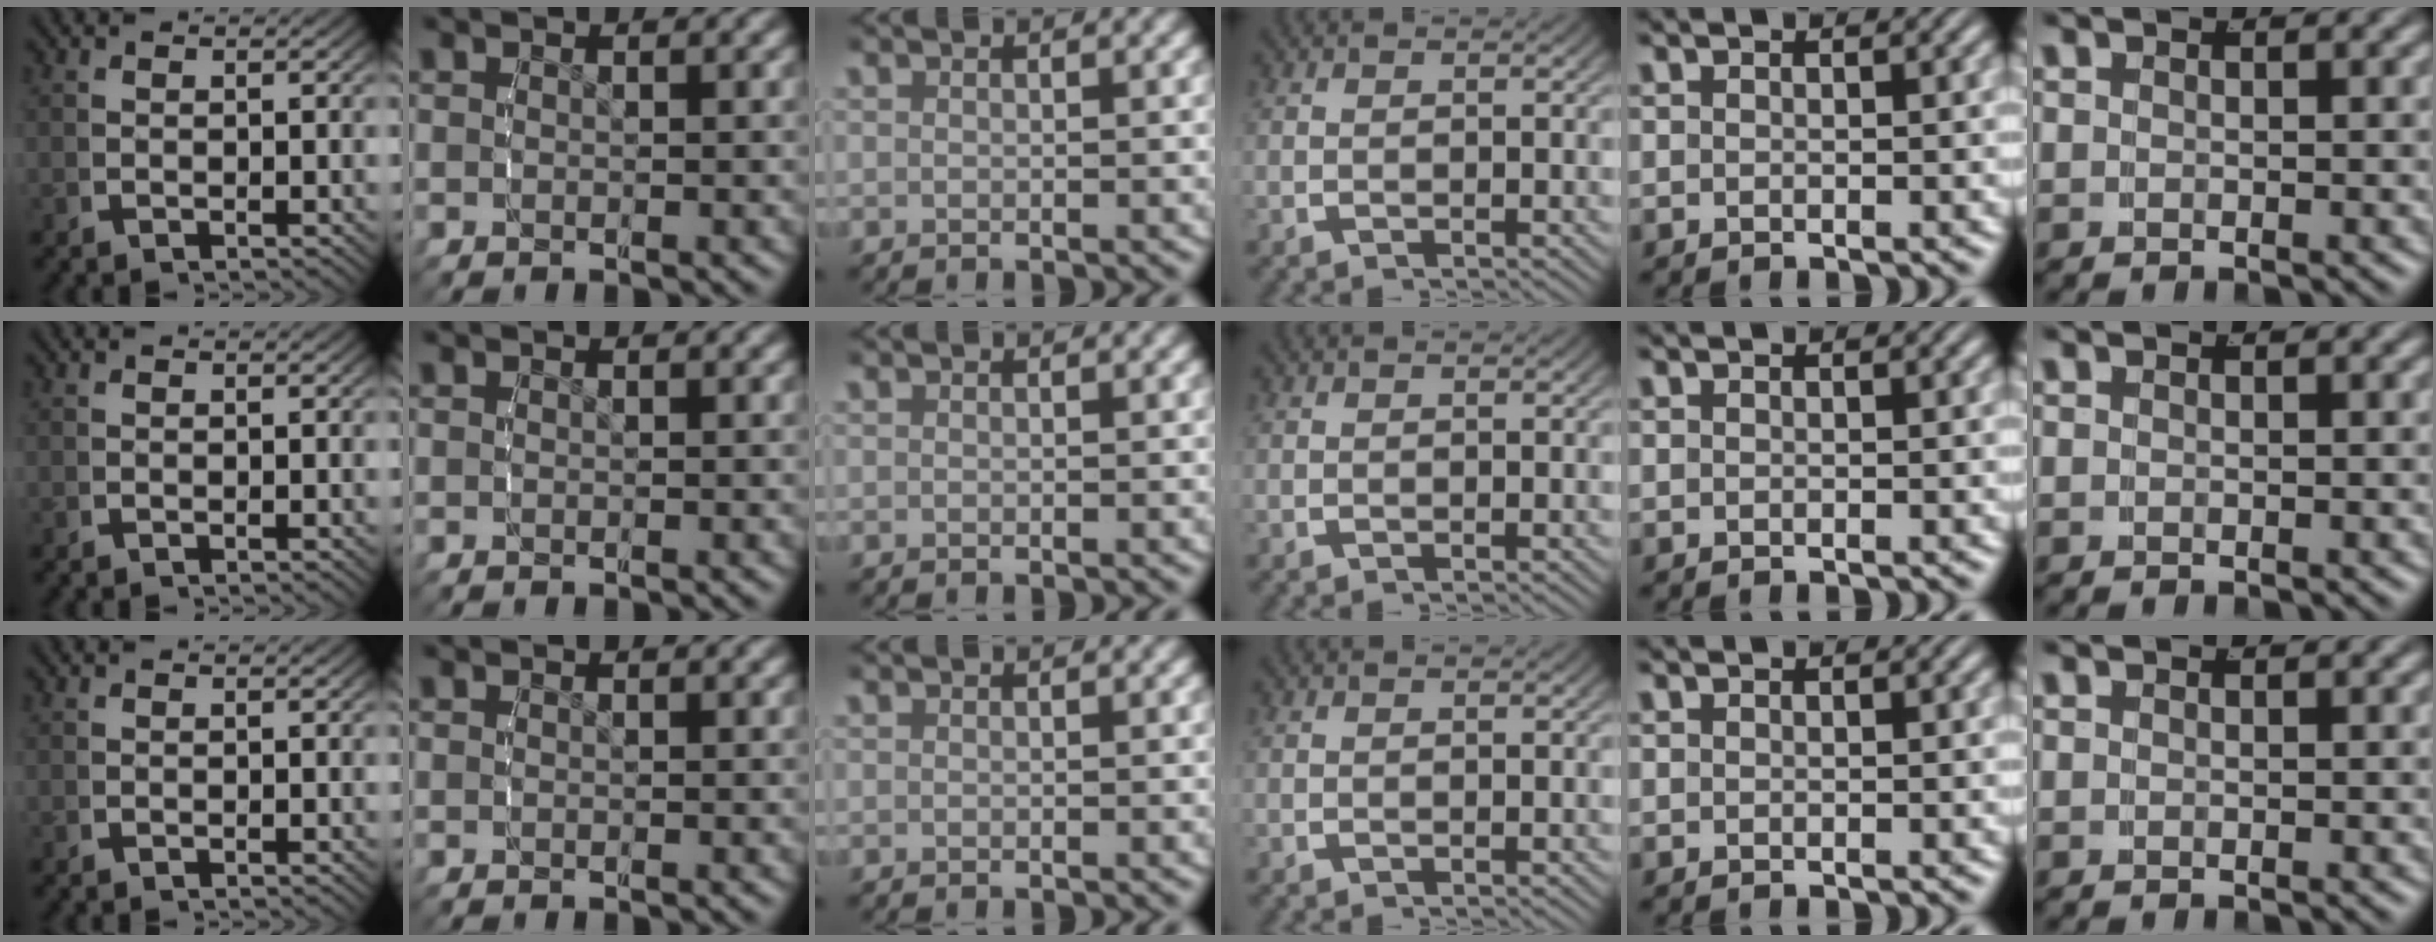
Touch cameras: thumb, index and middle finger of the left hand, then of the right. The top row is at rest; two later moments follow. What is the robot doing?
{"motion": "reach", "object": "router"}